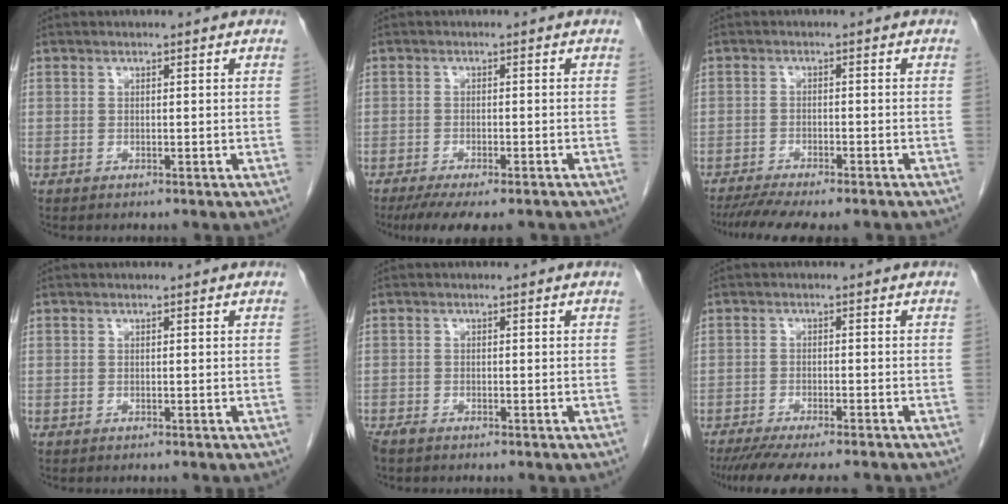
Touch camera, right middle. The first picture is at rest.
{"total": 9.4, "force": [-7.6, 2.1, 5.3], "torque": [-0.071, -0.014, -0.109]}
{"total": 9.5, "force": [-8.1, 1.3, 4.8], "torque": [-0.069, -0.010, -0.121]}
{"total": 0.0}
{"total": 2.2, "force": [-1.8, 0.7, 1.0], "torque": [-0.022, -0.006, -0.027]}
{"total": 12.6, "force": [-11.0, 1.3, 6.0], "torque": [-0.086, -0.028, -0.156]}